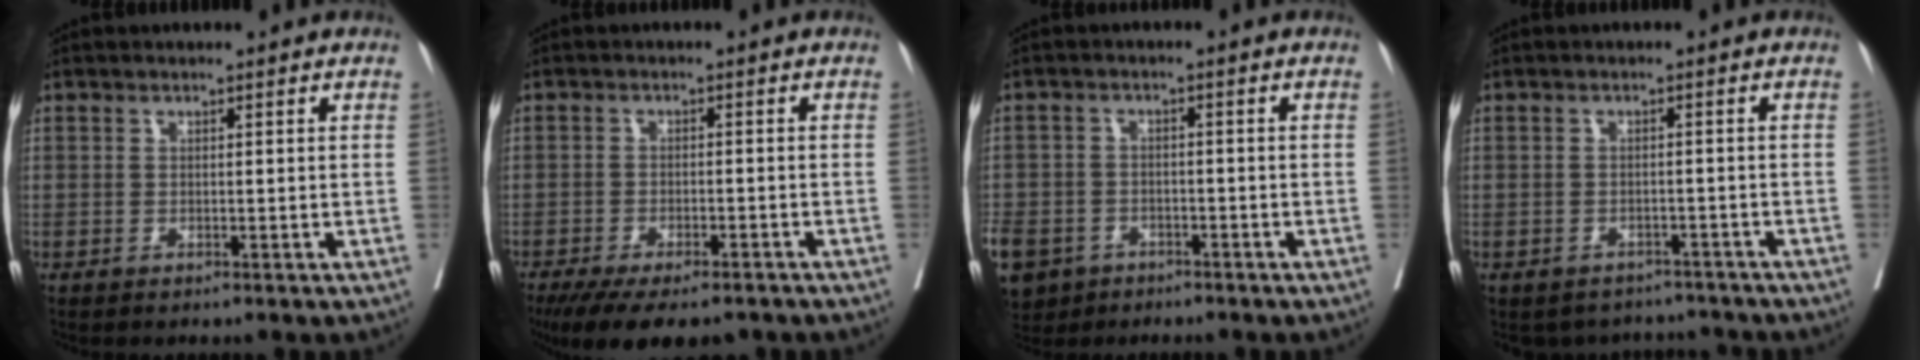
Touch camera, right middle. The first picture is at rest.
{"total": 13.3, "force": [-10.5, 3.5, 7.3], "torque": [-0.132, -0.026, -0.151]}
{"total": 14.5, "force": [-7.9, 10.8, 5.7], "torque": [-0.187, -0.017, -0.121]}
{"total": 9.0, "force": [-8.2, 3.4, 1.2], "torque": [-0.025, 0.017, -0.097]}